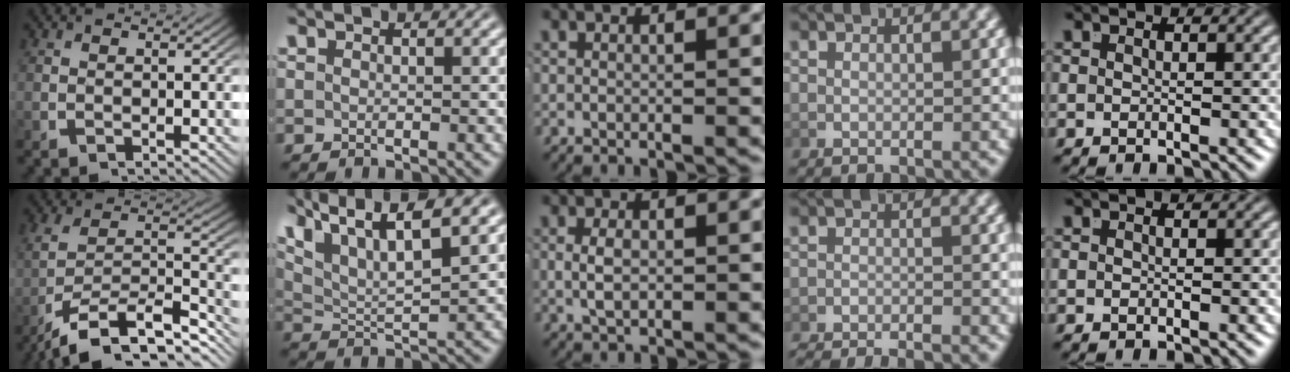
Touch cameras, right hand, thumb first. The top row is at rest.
{"thumb": {"total": 13.0, "force": [-7.5, 7.5, 7.6], "torque": [-0.143, -0.043, -0.098]}, "index": {"total": 7.6, "force": [3.9, 3.8, 5.2], "torque": [-0.098, -0.007, 0.069]}, "middle": {"total": 1.8, "force": [-0.1, 0.9, 1.6], "torque": [-0.030, -0.004, 0.005]}, "ring": {"total": 6.7, "force": [-6.5, 1.3, 0.8], "torque": [0.001, -0.010, -0.105]}}